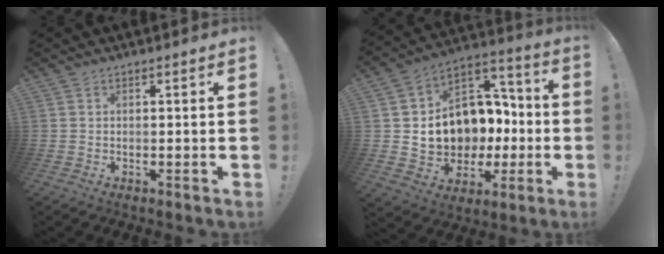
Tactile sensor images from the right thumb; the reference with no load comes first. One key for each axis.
{"total": 14.0, "fx": 0.6, "fy": 12.5, "fz": 6.3, "tx": -0.084, "ty": -0.016, "tz": 0.042}